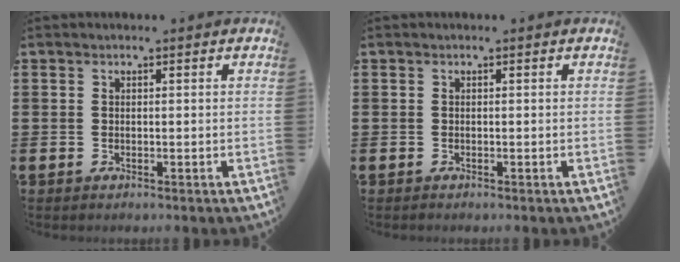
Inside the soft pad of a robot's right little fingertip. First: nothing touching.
{"total": 0.0}